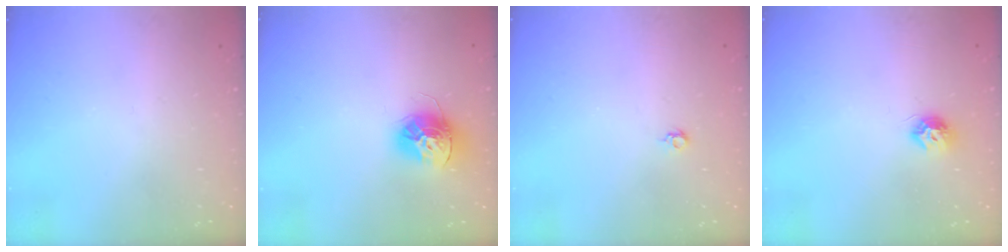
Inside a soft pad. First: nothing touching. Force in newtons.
{"total": 13.5, "press": 13.5, "slide": 1.0}
{"total": 3.7, "press": 3.6, "slide": 0.7}
{"total": 7.0, "press": 6.9, "slide": 0.5}